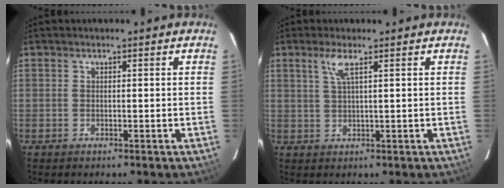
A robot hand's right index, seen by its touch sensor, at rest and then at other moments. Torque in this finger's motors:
{"motor_torque": [0.09, -0.02, 0.12, 0.05]}